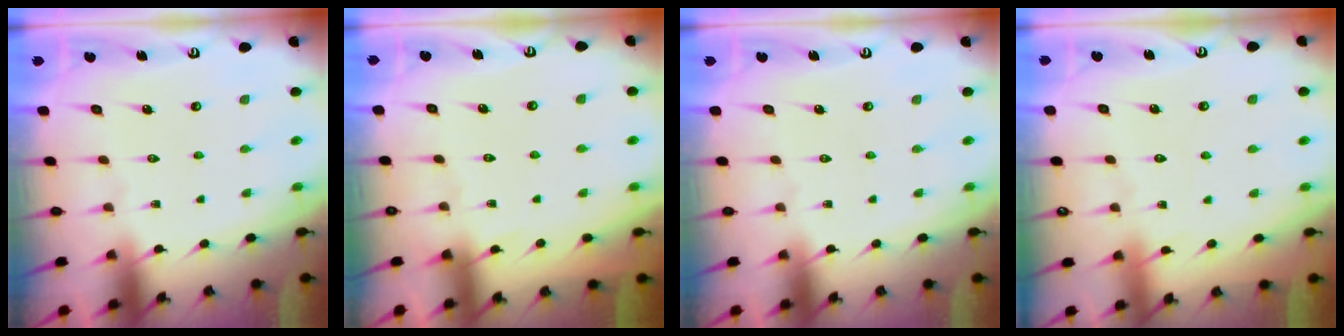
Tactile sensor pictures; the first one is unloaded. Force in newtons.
{"total": 2.5, "press": 2.4, "slide": 0.4}
{"total": 0.0}
{"total": 2.7, "press": 2.6, "slide": 0.4}